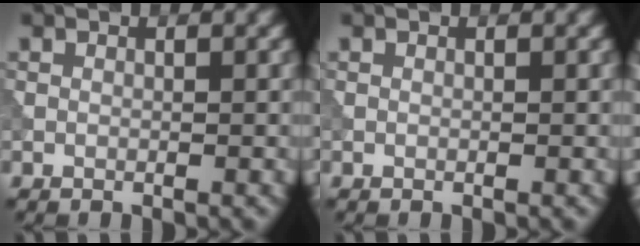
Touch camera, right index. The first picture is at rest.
{"total": 0.0}